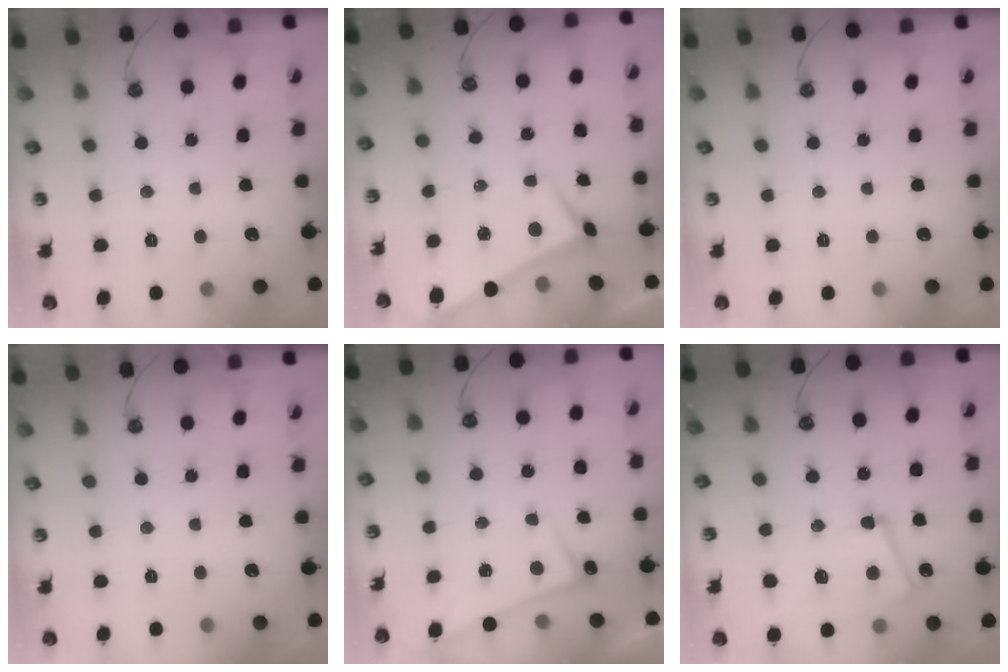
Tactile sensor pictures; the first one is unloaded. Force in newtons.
{"total": 2.3, "press": 2.2, "slide": 0.2}
{"total": 0.0}
{"total": 0.0}
{"total": 2.9, "press": 2.8, "slide": 0.3}
{"total": 9.2, "press": 9.0, "slide": 1.6}